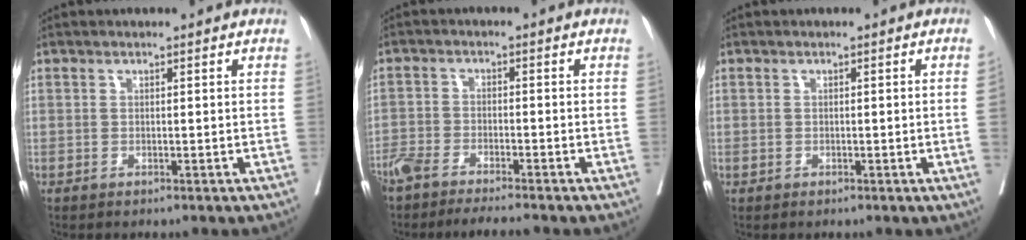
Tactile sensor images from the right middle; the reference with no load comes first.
{"total": 8.3, "force": [-7.4, 0.7, 3.9], "torque": [-0.061, -0.010, -0.123]}
{"total": 1.1, "force": [-0.2, -0.3, 1.0], "torque": [-0.016, 0.003, -0.001]}